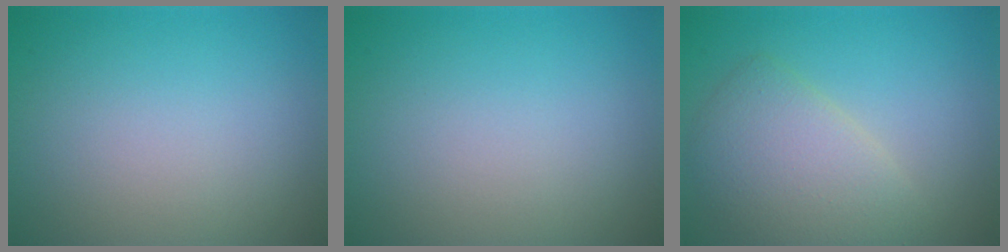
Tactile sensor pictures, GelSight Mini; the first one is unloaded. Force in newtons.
{"total": 0.0}
{"total": 4.5, "press": 4.5, "slide": 0.2}